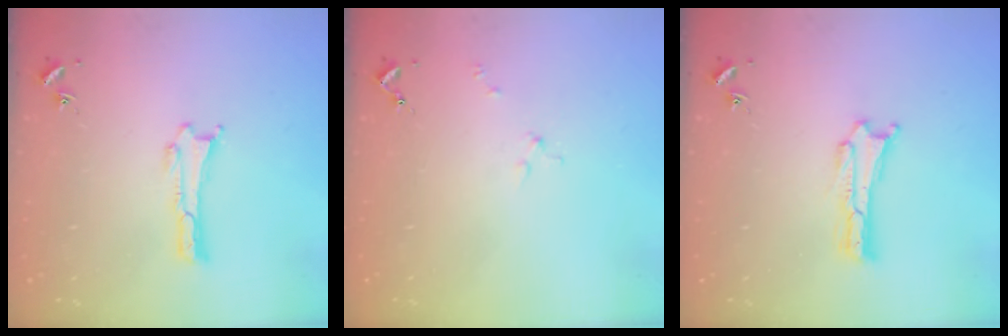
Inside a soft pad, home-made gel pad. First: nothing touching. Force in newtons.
{"total": 1.7, "press": 1.7, "slide": 0.3}
{"total": 0.0}